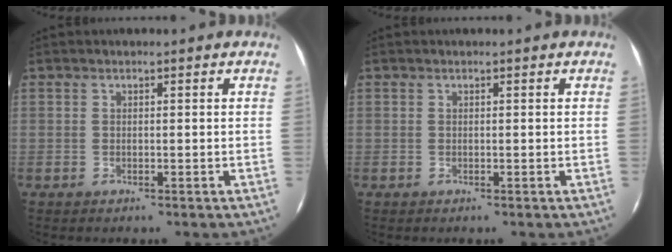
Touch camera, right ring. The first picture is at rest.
{"total": 0.0}